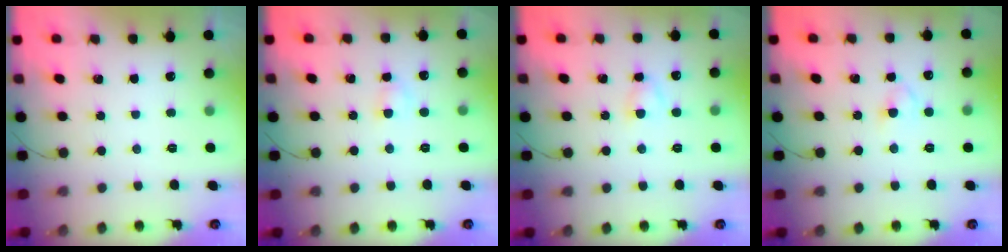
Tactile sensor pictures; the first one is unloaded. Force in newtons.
{"total": 2.7, "press": 2.5, "slide": 1.1}
{"total": 3.1, "press": 3.0, "slide": 0.8}
{"total": 2.9, "press": 2.7, "slide": 1.1}